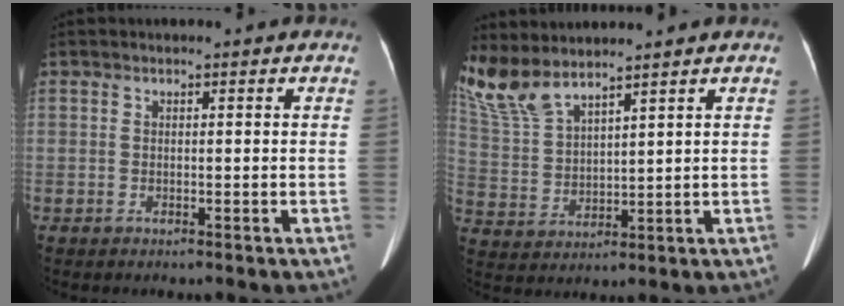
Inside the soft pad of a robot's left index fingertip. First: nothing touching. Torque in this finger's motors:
{"motor_torque": [0.03, -0.20, 0.22, 0.07]}